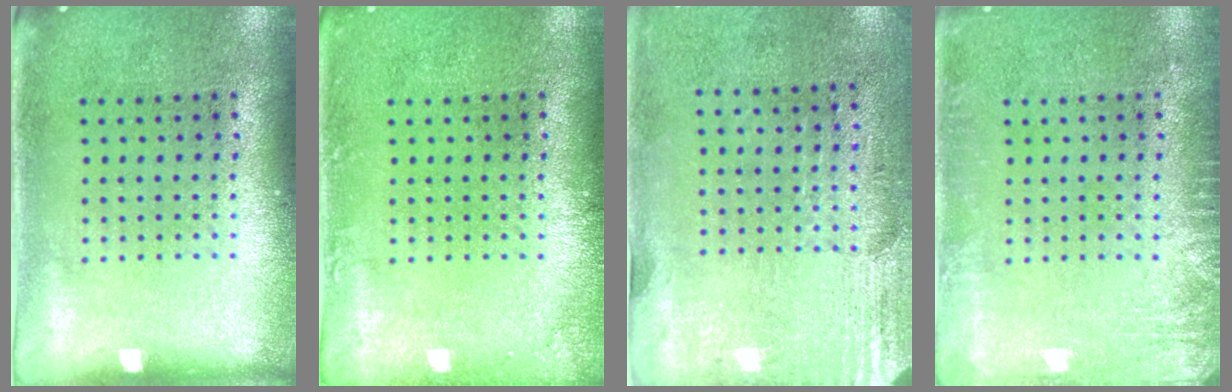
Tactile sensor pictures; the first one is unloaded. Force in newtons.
{"total": 1.0, "press": 1.0, "slide": 0.2}
{"total": 2.9, "press": 2.5, "slide": 1.5}
{"total": 2.1, "press": 2.1, "slide": 0.4}